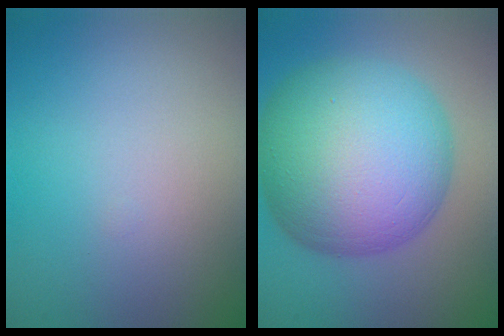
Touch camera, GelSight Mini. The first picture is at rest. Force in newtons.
{"total": 15.2, "press": 15.2, "slide": 0.1}